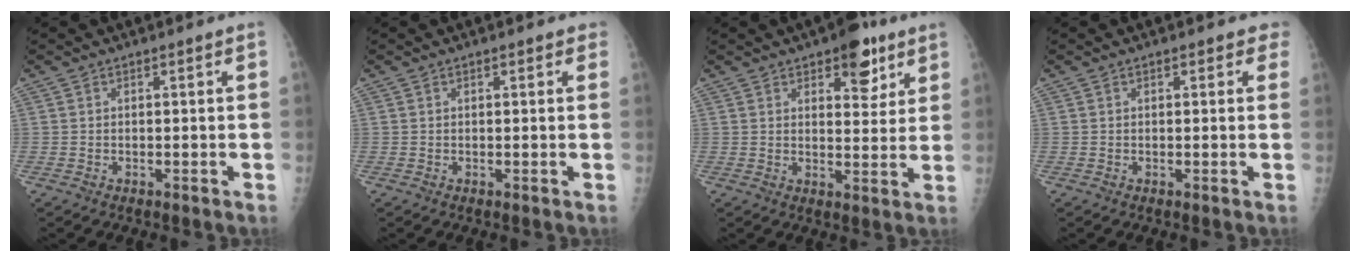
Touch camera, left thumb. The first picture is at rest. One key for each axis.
{"total": 1.3, "fx": 0.8, "fy": 0.7, "fz": 0.9, "tx": -0.005, "ty": 0.000, "tz": 0.005}
{"total": 8.6, "fx": 5.0, "fy": 4.2, "fz": 5.6, "tx": -0.044, "ty": -0.023, "tz": 0.065}
{"total": 2.2, "fx": 1.3, "fy": 1.3, "fz": 1.2, "tx": 0.005, "ty": 0.000, "tz": 0.010}